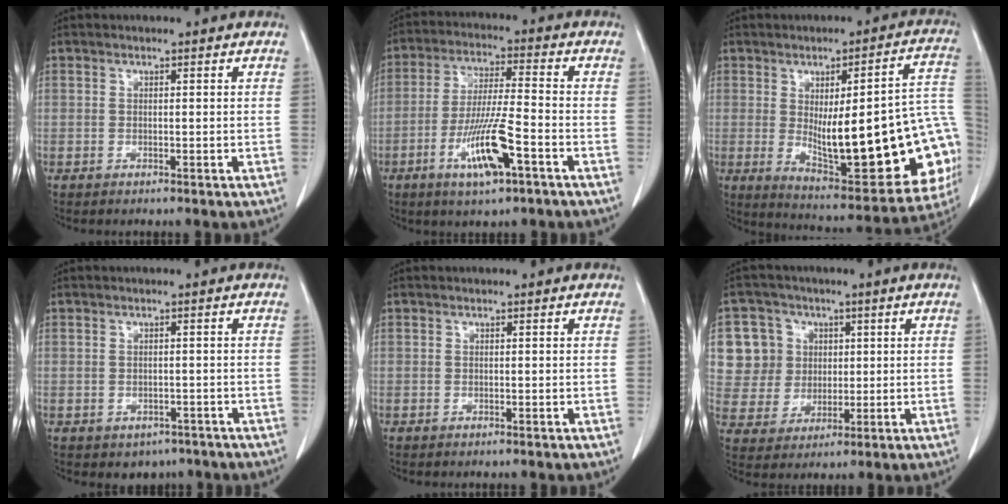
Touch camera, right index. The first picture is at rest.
{"total": 10.6, "force": [-4.7, 1.1, 9.4], "torque": [-0.183, -0.011, -0.084]}
{"total": 26.8, "force": [-3.3, 6.7, 25.8], "torque": [-0.263, 0.009, -0.024]}
{"total": 3.0, "force": [-1.8, 2.2, 0.9], "torque": [-0.005, 0.006, -0.017]}
{"total": 0.0}
{"total": 9.6, "force": [2.6, 9.1, 1.7], "torque": [-0.046, 0.028, 0.056]}